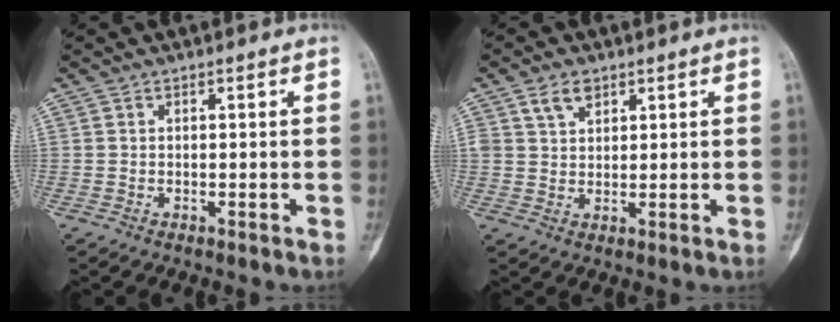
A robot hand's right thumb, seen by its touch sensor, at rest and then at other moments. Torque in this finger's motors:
{"motor_torque": [-0.10, 0.12, 0.32, 0.33, 0.01]}